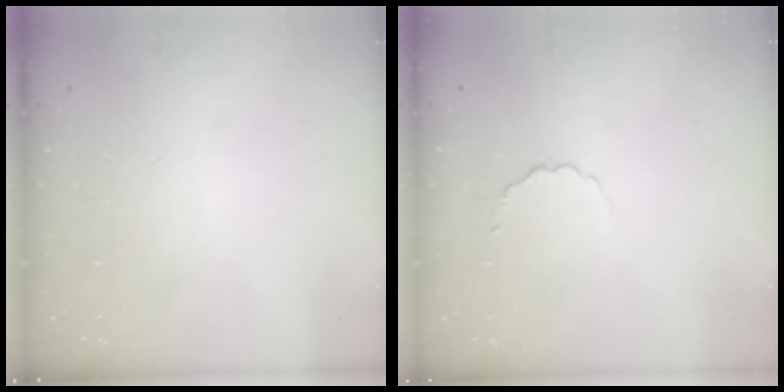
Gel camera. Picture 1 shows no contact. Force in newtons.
{"total": 2.7, "press": 2.5, "slide": 0.9}